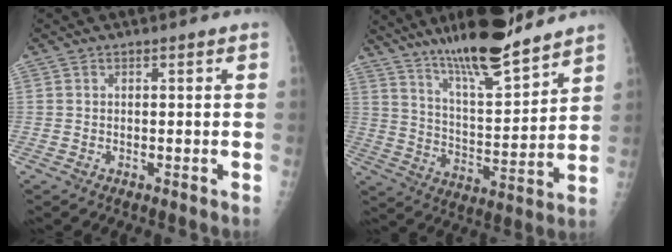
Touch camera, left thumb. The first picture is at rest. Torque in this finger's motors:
{"motor_torque": [0.41, 0.33, 1.16, -1.00, 0.12]}